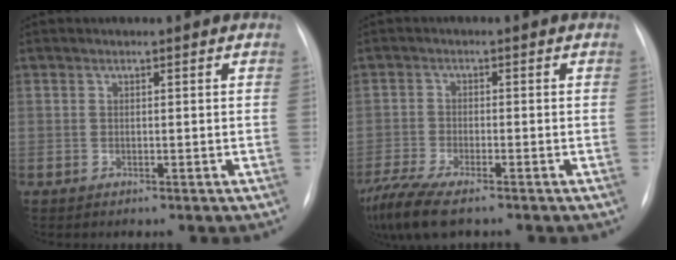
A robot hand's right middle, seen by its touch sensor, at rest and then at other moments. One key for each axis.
{"total": 9.4, "fx": -7.1, "fy": 2.2, "fz": 5.8, "tx": -0.118, "ty": -0.021, "tz": -0.123}